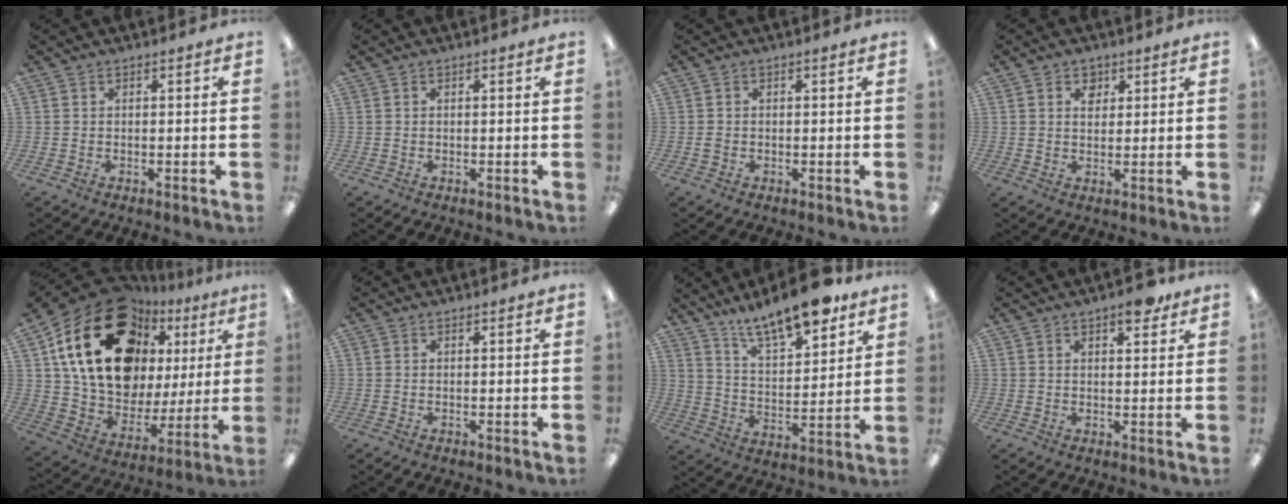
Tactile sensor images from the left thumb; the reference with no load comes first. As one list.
[{"total": 0.0}, {"total": 0.9, "force": [-0.2, 0.7, 0.5], "torque": [-0.010, 0.004, -0.006]}, {"total": 3.4, "force": [1.8, 2.6, 1.2], "torque": [0.003, -0.008, 0.027]}, {"total": 24.1, "force": [11.7, 15.8, 14.1], "torque": [-0.262, -0.064, 0.216]}, {"total": 0.0}, {"total": 15.4, "force": [12.5, 4.4, 7.9], "torque": [-0.131, -0.075, 0.214]}, {"total": 5.2, "force": [3.4, 2.2, 3.3], "torque": [-0.030, -0.016, 0.053]}]